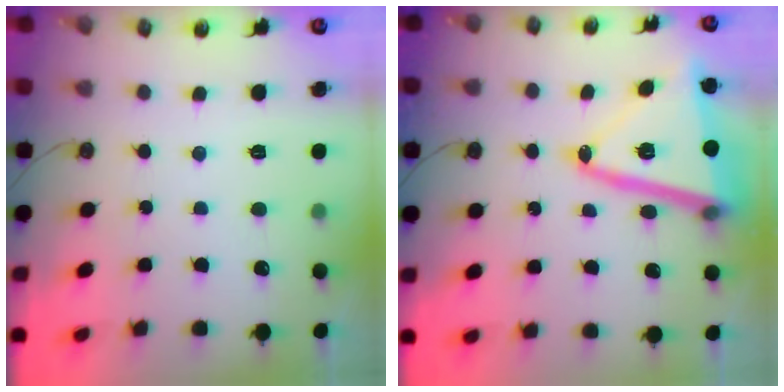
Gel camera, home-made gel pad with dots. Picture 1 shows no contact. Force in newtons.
{"total": 18.7, "press": 18.5, "slide": 2.8}